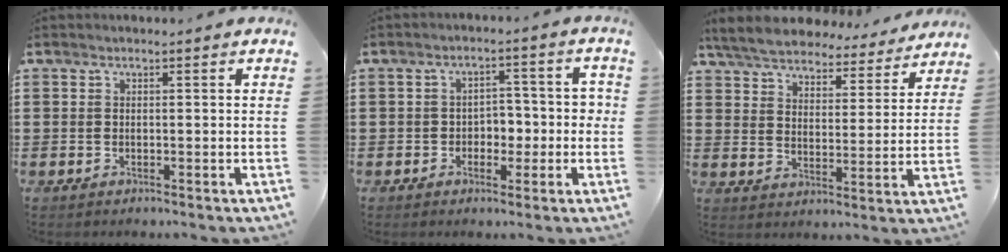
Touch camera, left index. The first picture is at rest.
{"total": 3.7, "force": [-1.0, 3.0, 2.0], "torque": [-0.039, 0.007, -0.026]}
{"total": 6.0, "force": [5.8, 0.8, 1.1], "torque": [-0.051, -0.036, 0.101]}